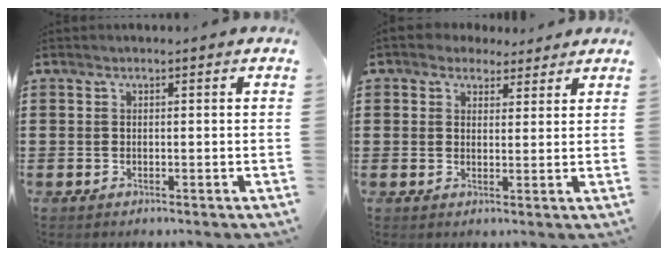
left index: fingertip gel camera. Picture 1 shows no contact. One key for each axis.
{"total": 2.9, "fx": 2.2, "fy": 1.8, "fz": 0.3, "tx": -0.015, "ty": 0.007, "tz": 0.042}